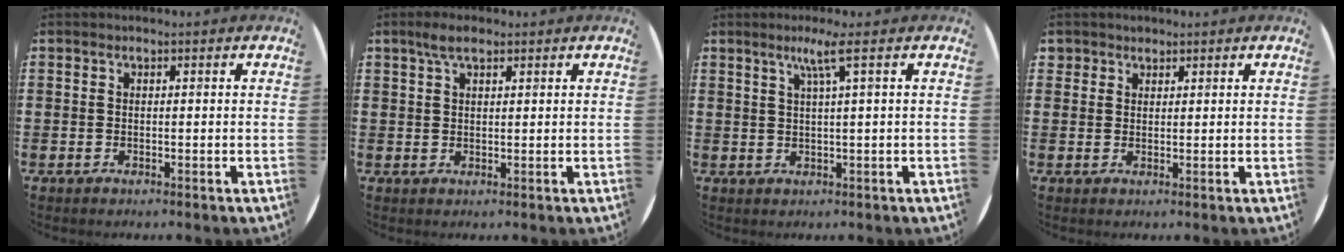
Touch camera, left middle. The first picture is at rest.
{"total": 3.0, "force": [2.0, 1.2, 1.9], "torque": [-0.032, 0.004, 0.034]}
{"total": 3.4, "force": [1.6, -0.4, 2.9], "torque": [-0.060, -0.001, 0.024]}
{"total": 1.5, "force": [1.3, 0.8, 0.0], "torque": [-0.002, 0.005, 0.026]}